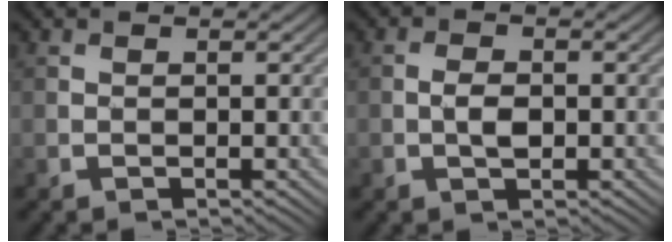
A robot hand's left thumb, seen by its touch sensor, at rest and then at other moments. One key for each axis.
{"total": 2.2, "fx": -0.4, "fy": 1.3, "fz": 1.8, "tx": -0.039, "ty": -0.003, "tz": -0.009}